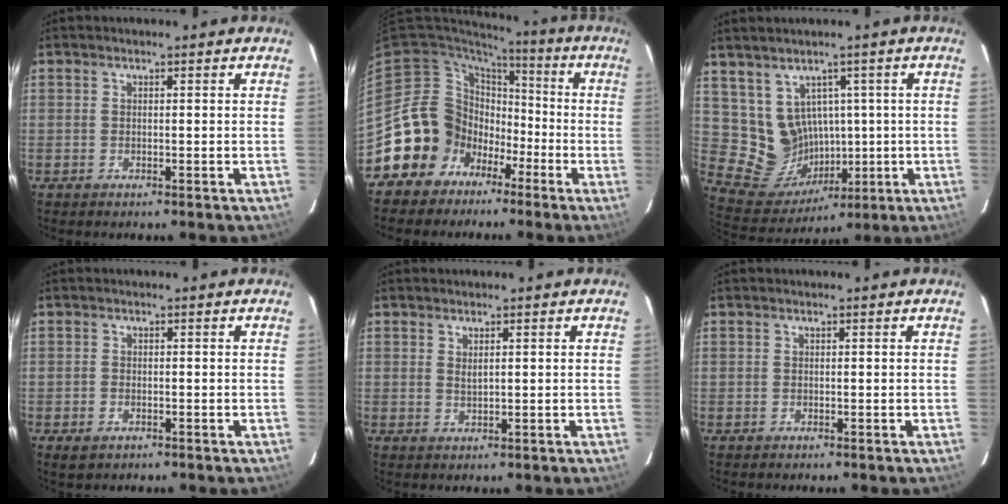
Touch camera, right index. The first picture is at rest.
{"total": 13.9, "force": [-5.8, 12.4, 2.7], "torque": [-0.068, 0.049, -0.100]}
{"total": 10.7, "force": [2.2, 9.8, 3.6], "torque": [-0.089, 0.004, 0.074]}
{"total": 2.1, "force": [-1.2, 1.4, 1.1], "torque": [-0.021, -0.004, -0.020]}
{"total": 1.4, "force": [0.5, 0.5, 1.2], "torque": [-0.022, 0.001, 0.010]}
{"total": 0.0}